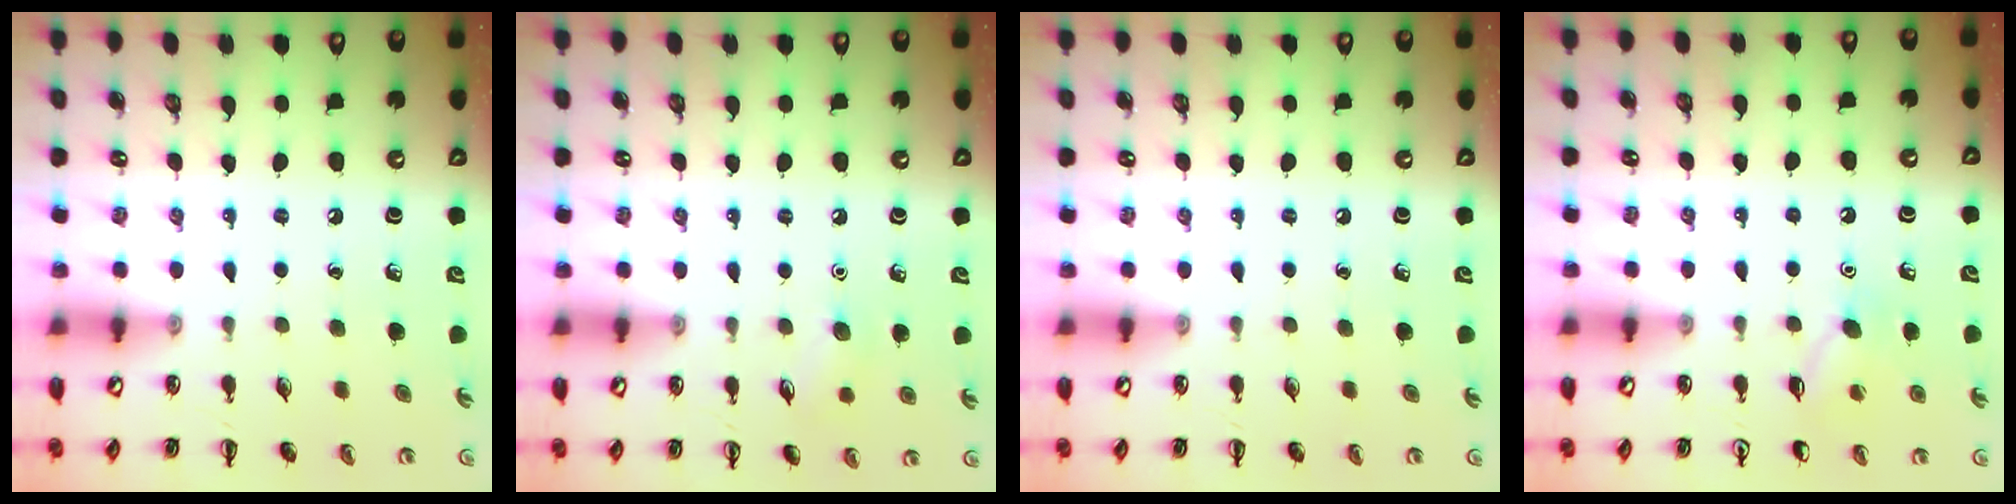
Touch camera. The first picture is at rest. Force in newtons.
{"total": 5.9, "press": 5.7, "slide": 1.4}
{"total": 0.0}
{"total": 6.4, "press": 6.1, "slide": 1.9}